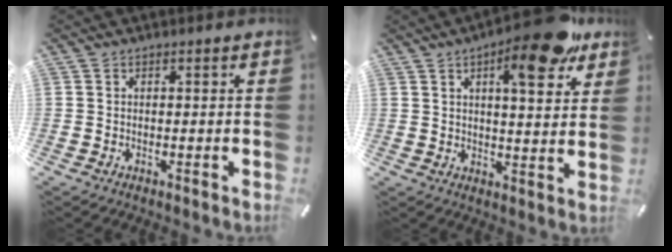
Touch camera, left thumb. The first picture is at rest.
{"total": 14.6, "force": [8.7, 4.2, 10.9], "torque": [-0.155, -0.041, 0.135]}